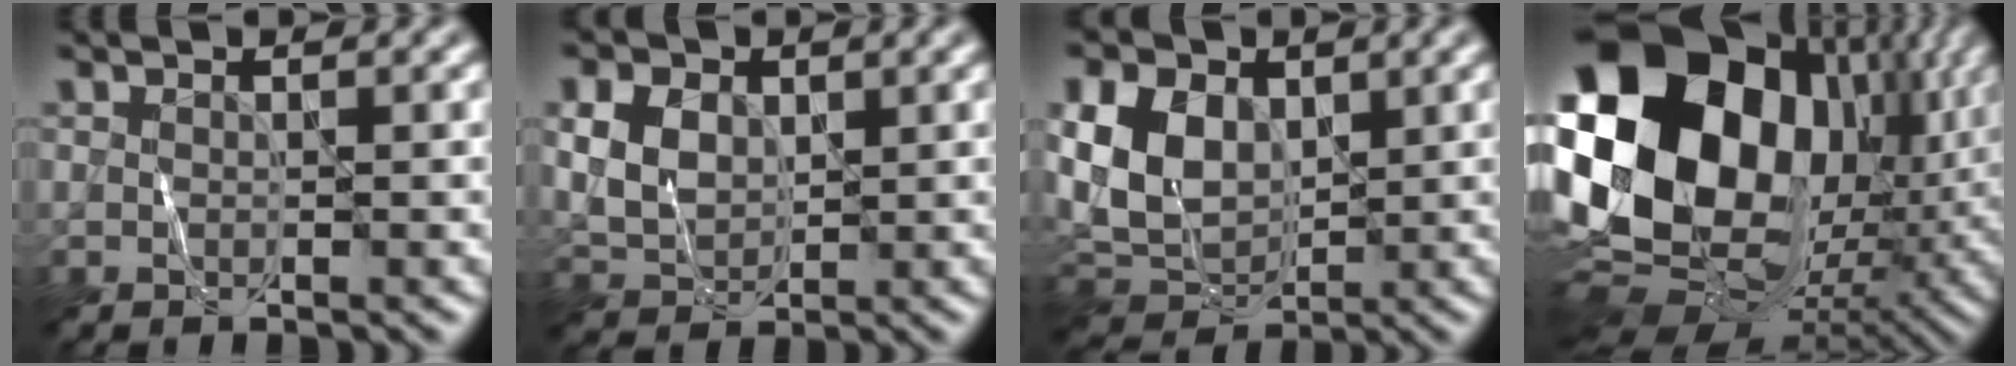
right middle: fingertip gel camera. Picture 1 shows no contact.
{"total": 5.2, "force": [1.5, 3.9, 3.1], "torque": [-0.084, 0.014, 0.023]}
{"total": 7.4, "force": [1.6, 5.4, 4.8], "torque": [-0.121, 0.000, 0.024]}
{"total": 22.0, "force": [4.0, 15.5, 15.1], "torque": [-0.321, 0.009, 0.081]}